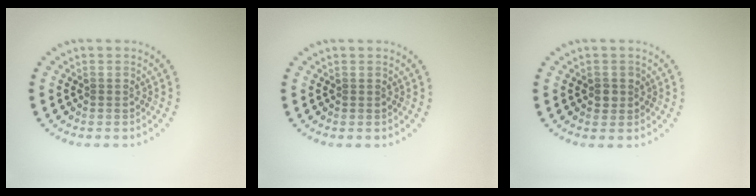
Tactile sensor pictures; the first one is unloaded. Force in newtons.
{"total": 0.0}
{"total": 1.2, "press": 1.0, "slide": 0.5}